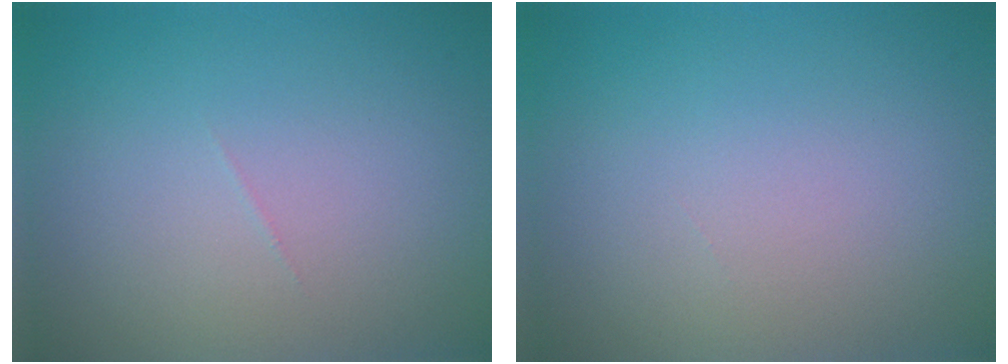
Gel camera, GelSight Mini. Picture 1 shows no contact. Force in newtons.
{"total": 0.0}